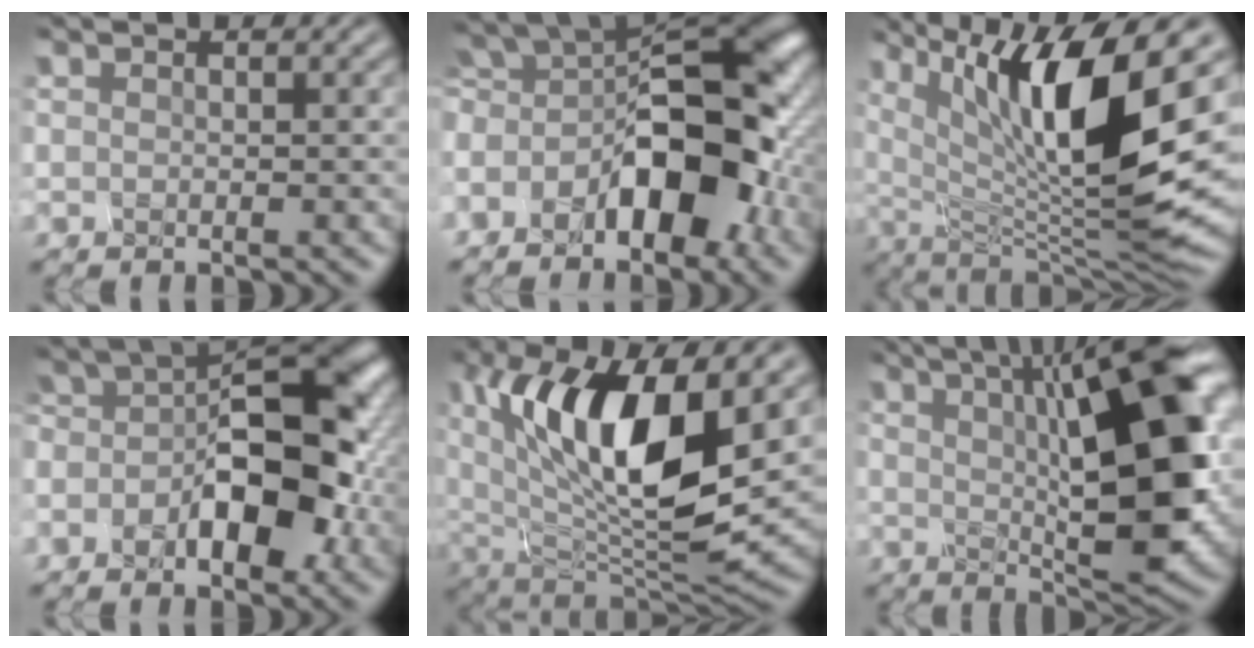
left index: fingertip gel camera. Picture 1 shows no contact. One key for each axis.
{"total": 10.3, "fx": -4.9, "fy": 4.5, "fz": 7.9, "tx": -0.115, "ty": 0.017, "tz": -0.077}
{"total": 12.4, "fx": 3.5, "fy": 3.3, "fz": 11.4, "tx": -0.207, "ty": -0.008, "tz": 0.085}
{"total": 8.8, "fx": -3.3, "fy": 4.5, "fz": 6.8, "tx": -0.099, "ty": 0.014, "tz": -0.046}
{"total": 11.0, "fx": 3.0, "fy": 4.2, "fz": 9.7, "tx": -0.176, "ty": -0.017, "tz": 0.075}
{"total": 13.0, "fx": 1.6, "fy": 3.2, "fz": 12.5, "tx": -0.174, "ty": 0.010, "tz": 0.045}